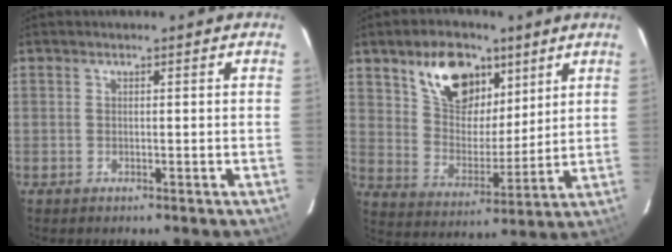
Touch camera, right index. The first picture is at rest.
{"total": 15.2, "force": [8.7, 8.7, 8.9], "torque": [-0.158, 0.024, 0.164]}